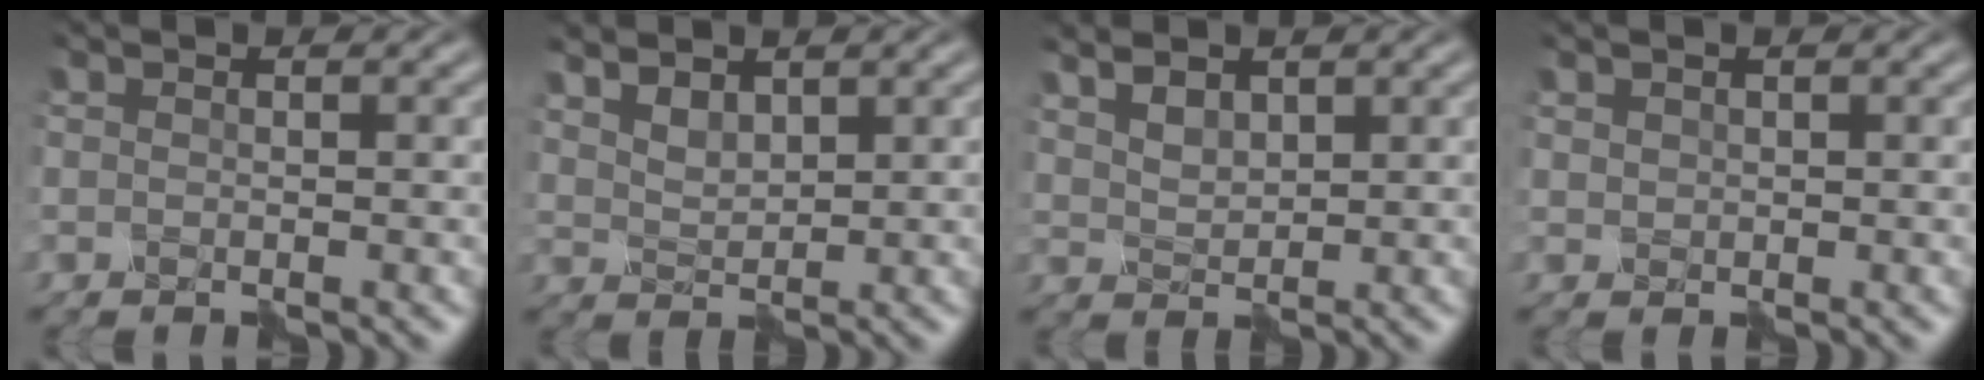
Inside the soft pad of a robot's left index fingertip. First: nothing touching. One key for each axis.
{"total": 2.5, "fx": 2.1, "fy": 0.9, "fz": 0.9, "tx": -0.016, "ty": 0.005, "tz": 0.041}
{"total": 2.8, "fx": 2.1, "fy": 1.3, "fz": 1.3, "tx": -0.023, "ty": 0.012, "tz": 0.039}
{"total": 0.8, "fx": 0.6, "fy": 0.4, "fz": -0.3, "tx": 0.005, "ty": 0.000, "tz": 0.011}